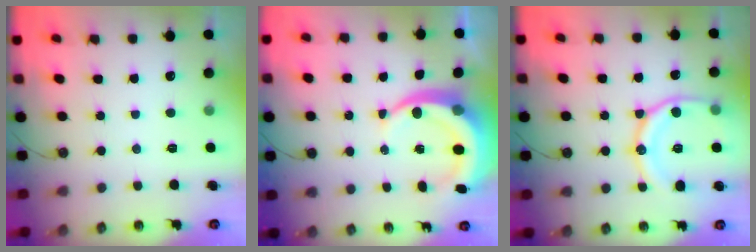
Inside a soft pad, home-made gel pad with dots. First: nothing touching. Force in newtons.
{"total": 10.2, "press": 10.1, "slide": 1.3}
{"total": 17.2, "press": 17.1, "slide": 1.8}